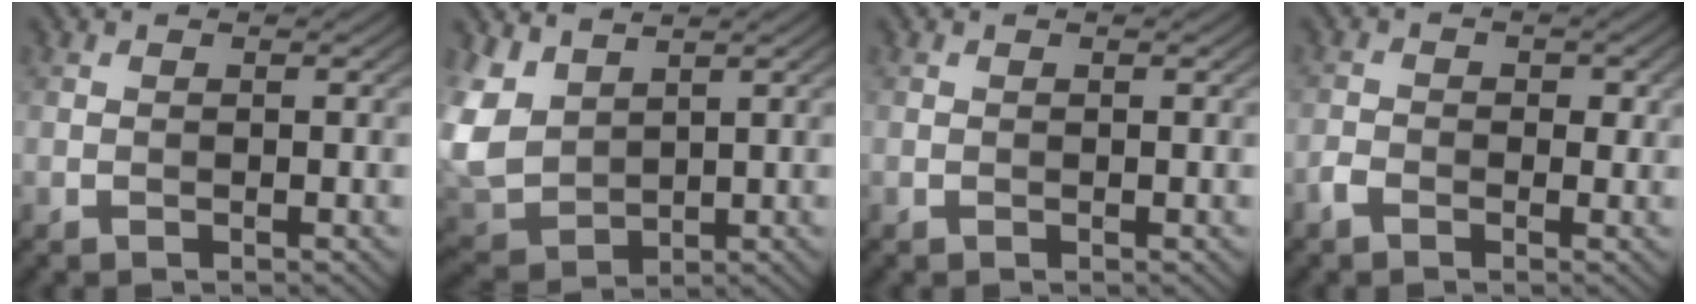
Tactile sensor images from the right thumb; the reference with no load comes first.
{"total": 8.1, "force": [3.6, 5.1, 5.2], "torque": [-0.171, 0.002, 0.076]}
{"total": 0.0}
{"total": 2.2, "force": [-0.9, 1.6, 1.2], "torque": [-0.022, -0.001, -0.024]}